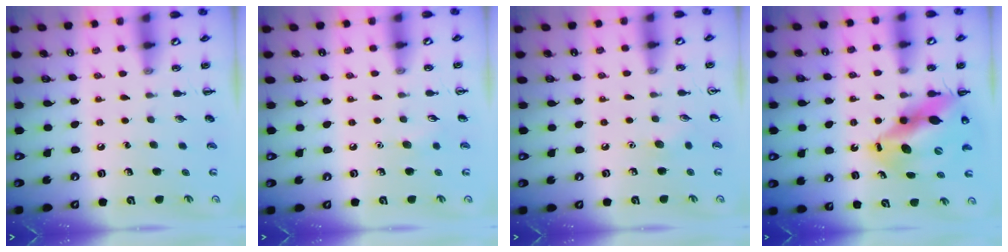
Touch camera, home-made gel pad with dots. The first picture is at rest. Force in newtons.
{"total": 4.4, "press": 4.3, "slide": 1.2}
{"total": 3.7, "press": 3.5, "slide": 1.1}
{"total": 14.1, "press": 13.6, "slide": 3.8}